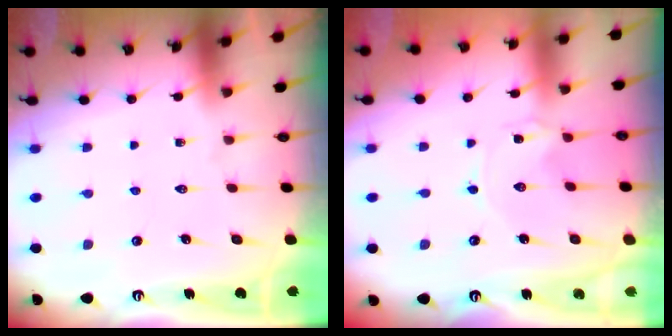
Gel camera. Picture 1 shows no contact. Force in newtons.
{"total": 0.0}